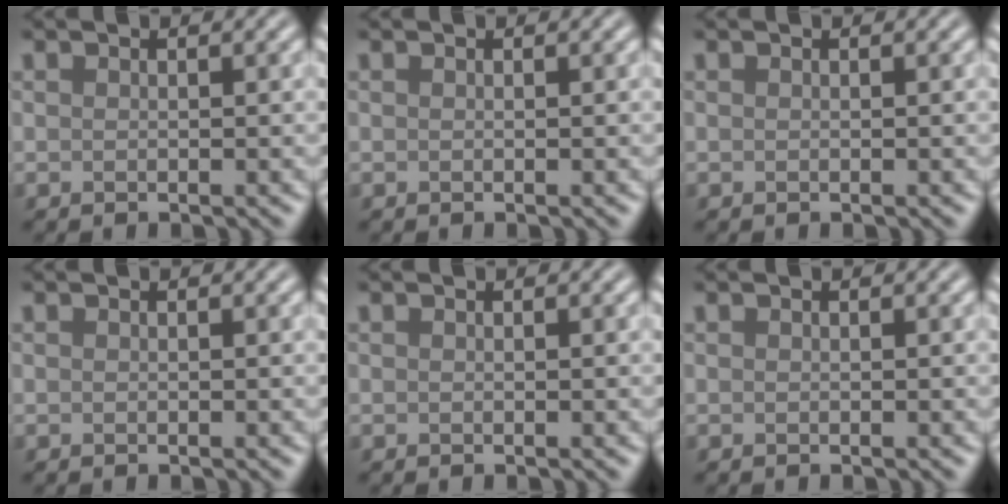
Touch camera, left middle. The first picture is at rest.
{"total": 0.0}
{"total": 0.0}
{"total": 0.0}
{"total": 0.0}
{"total": 0.0}